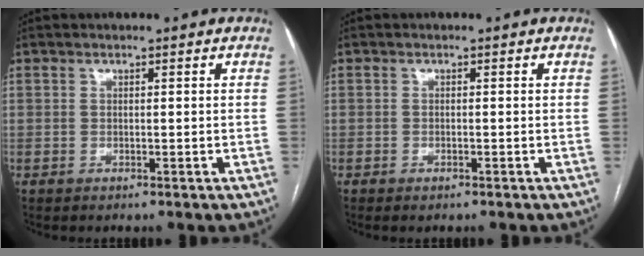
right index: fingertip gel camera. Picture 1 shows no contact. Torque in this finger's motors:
{"motor_torque": [-0.01, 0.06, 0.00, 0.00]}